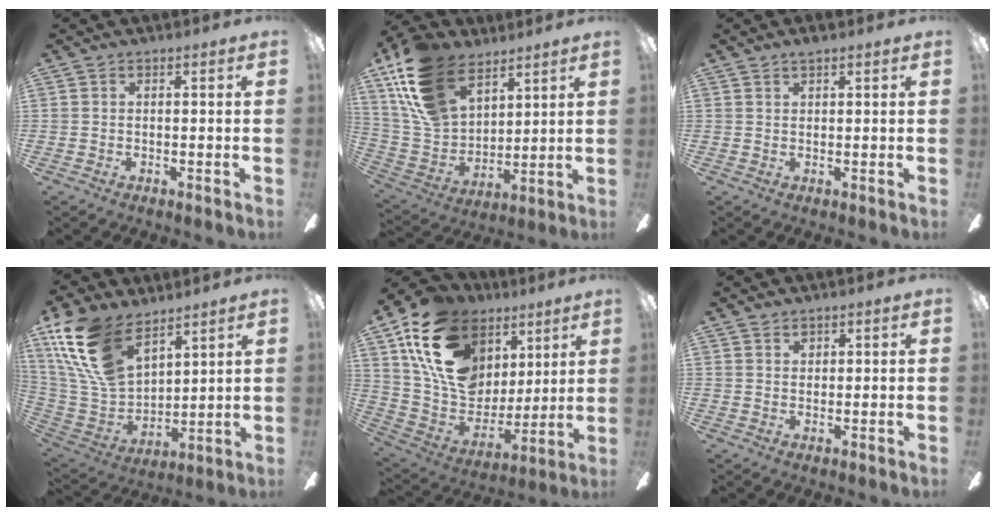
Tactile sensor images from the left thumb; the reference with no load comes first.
{"total": 18.6, "force": [12.1, 10.9, 9.0], "torque": [-0.214, -0.049, 0.230]}
{"total": 1.4, "force": [1.2, 0.3, 0.6], "torque": [-0.013, 0.000, 0.023]}
{"total": 20.2, "force": [12.2, 10.8, 11.9], "torque": [-0.301, -0.056, 0.226]}
{"total": 21.9, "force": [10.6, 15.4, 11.3], "torque": [-0.206, -0.039, 0.203]}
{"total": 1.4, "force": [1.0, 0.9, 0.2], "torque": [0.004, -0.003, 0.018]}